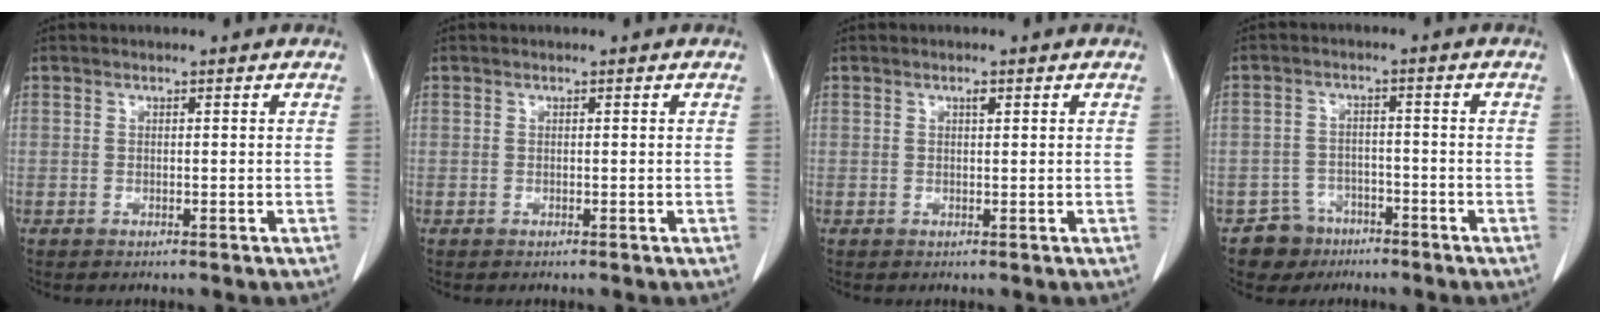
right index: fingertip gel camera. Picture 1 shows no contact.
{"total": 0.0}
{"total": 0.8, "force": [0.4, 0.2, 0.6], "torque": [-0.012, -0.001, 0.006]}
{"total": 4.9, "force": [-3.3, 3.7, -0.3], "torque": [0.012, 0.013, -0.051]}